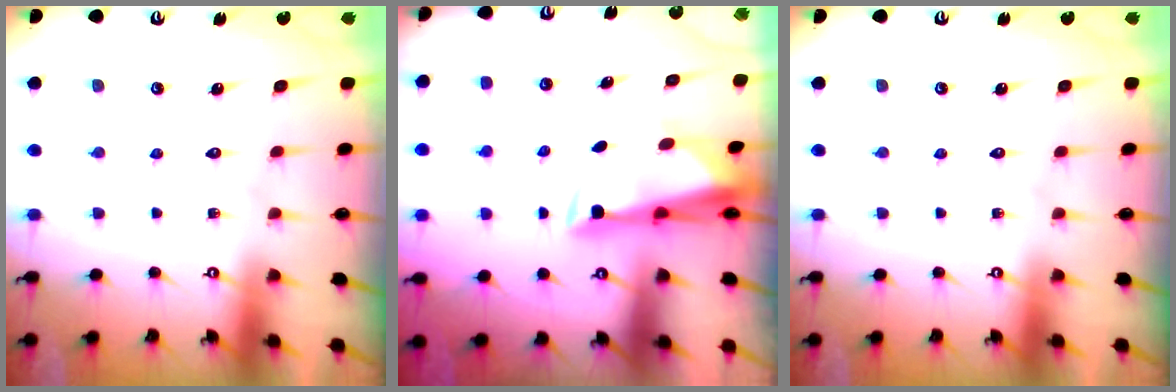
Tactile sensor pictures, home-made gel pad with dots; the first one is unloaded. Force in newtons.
{"total": 3.4, "press": 3.3, "slide": 0.7}
{"total": 0.0}